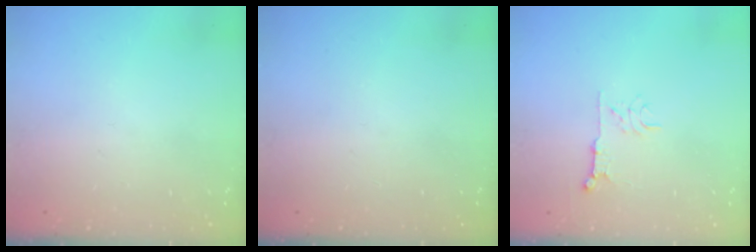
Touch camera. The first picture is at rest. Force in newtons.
{"total": 0.0}
{"total": 5.4, "press": 5.4, "slide": 0.7}